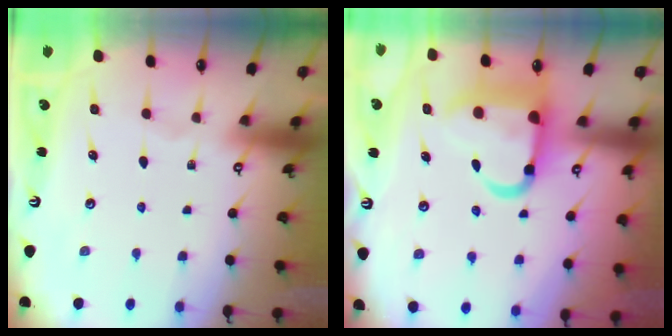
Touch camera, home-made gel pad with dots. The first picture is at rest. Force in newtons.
{"total": 13.6, "press": 13.5, "slide": 1.6}